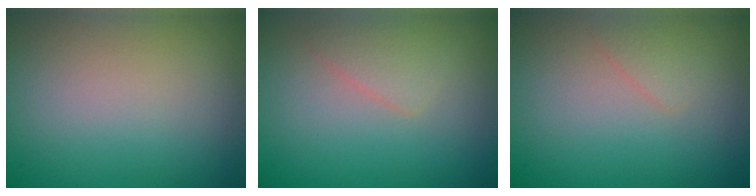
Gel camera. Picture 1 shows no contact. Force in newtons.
{"total": 1.7, "press": 1.7, "slide": 0.1}
{"total": 0.9, "press": 0.9, "slide": 0.0}